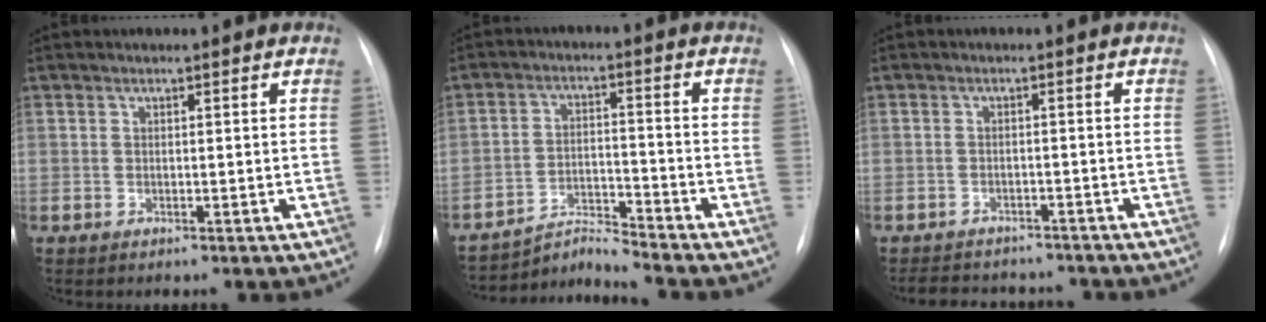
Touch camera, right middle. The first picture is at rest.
{"total": 5.8, "force": [-5.2, -2.0, -1.2], "torque": [0.004, -0.003, -0.092]}
{"total": 10.9, "force": [-9.8, 3.9, 2.8], "torque": [-0.052, 0.012, -0.120]}